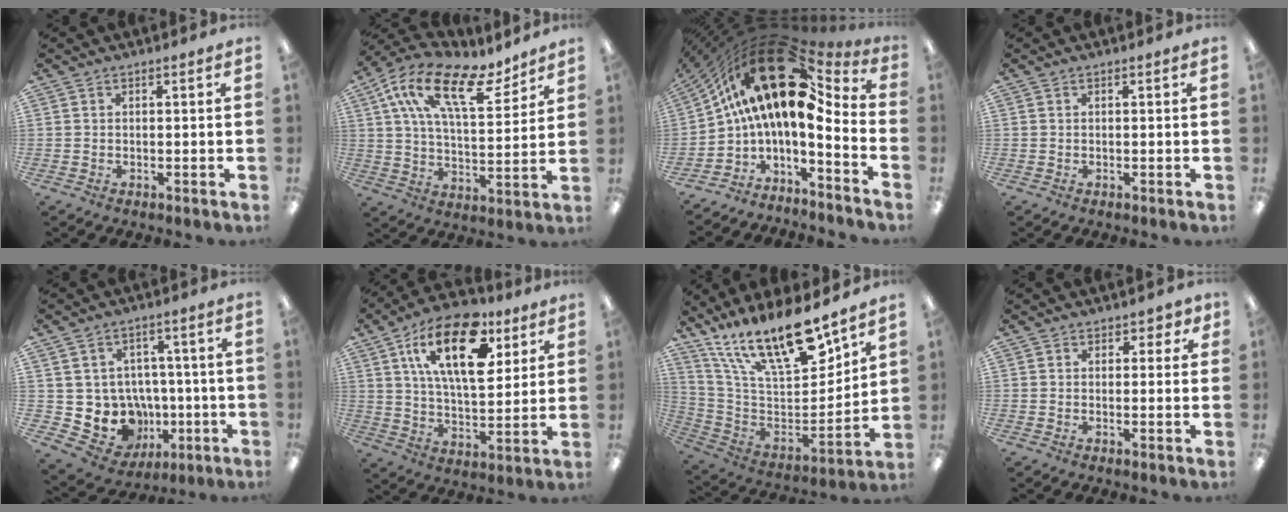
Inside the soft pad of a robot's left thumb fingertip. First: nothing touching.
{"total": 18.8, "force": [11.2, 7.9, 12.9], "torque": [-0.222, -0.050, 0.194]}
{"total": 21.2, "force": [9.2, 7.5, 17.6], "torque": [-0.333, -0.065, 0.151]}
{"total": 0.0}
{"total": 10.6, "force": [-2.1, 10.0, 2.8], "torque": [-0.063, 0.004, -0.003]}
{"total": 21.1, "force": [10.6, 10.3, 15.1], "torque": [-0.253, -0.030, 0.176]}
{"total": 21.8, "force": [16.8, 6.7, 12.2], "torque": [-0.217, -0.115, 0.291]}
{"total": 2.3, "force": [0.8, 1.7, 1.3], "torque": [-0.011, 0.001, 0.010]}